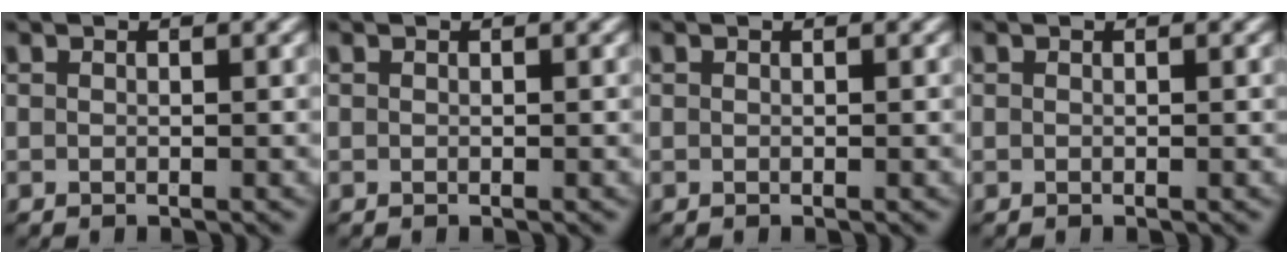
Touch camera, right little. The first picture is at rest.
{"total": 0.0}
{"total": 0.0}
{"total": 0.0}